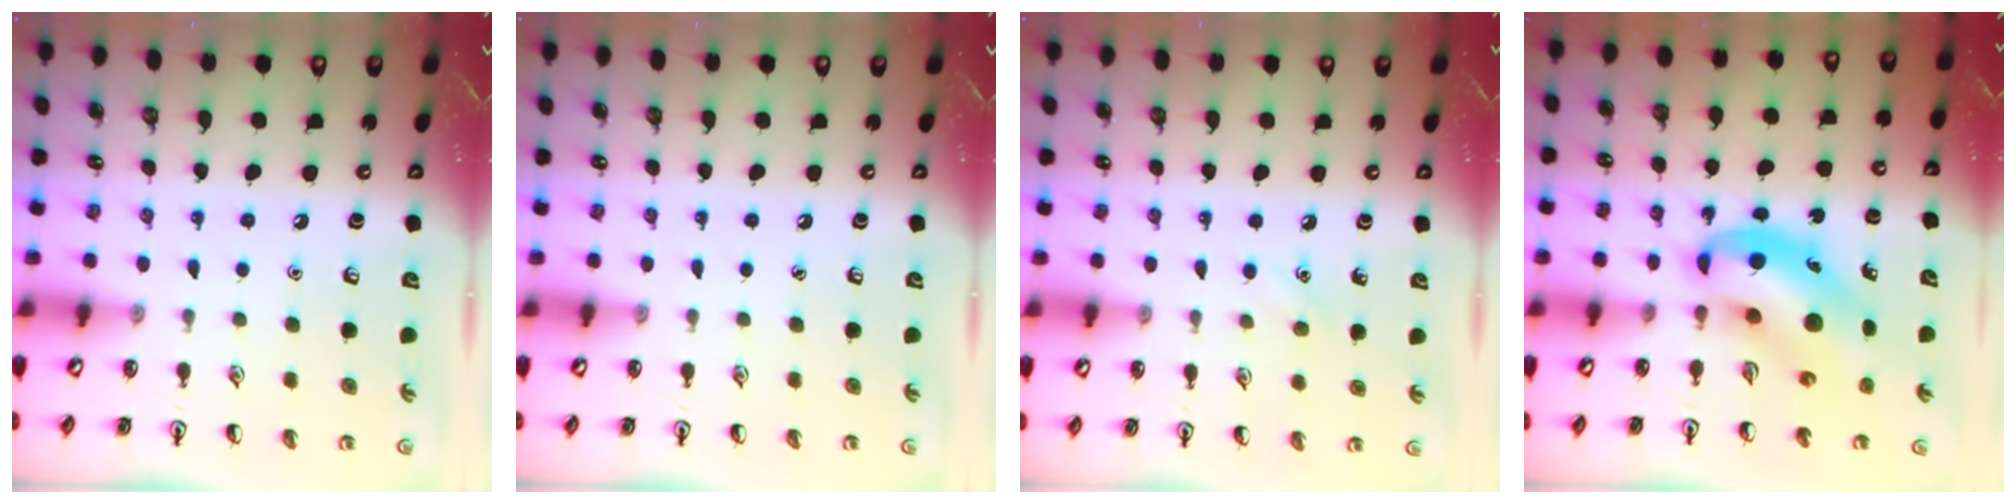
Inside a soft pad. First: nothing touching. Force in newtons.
{"total": 0.0}
{"total": 5.9, "press": 5.6, "slide": 1.8}
{"total": 10.0, "press": 9.6, "slide": 2.8}